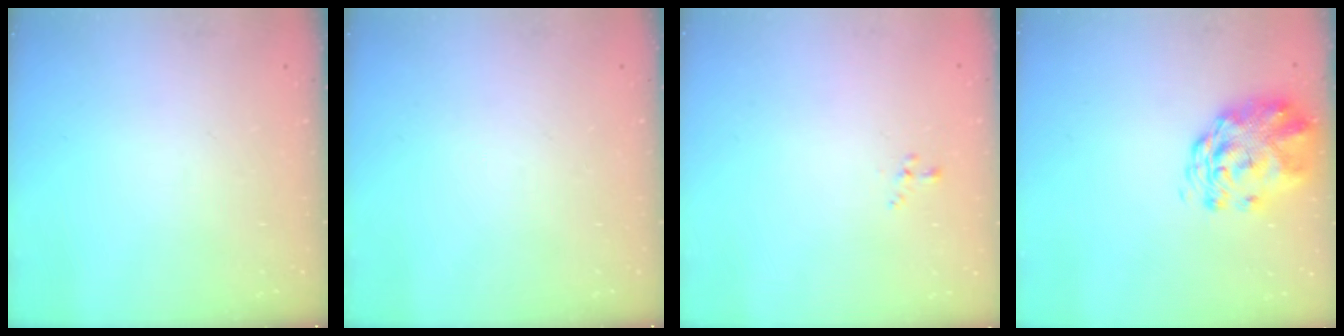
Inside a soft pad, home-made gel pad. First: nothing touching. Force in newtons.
{"total": 0.0}
{"total": 0.0}
{"total": 2.8, "press": 2.5, "slide": 1.1}